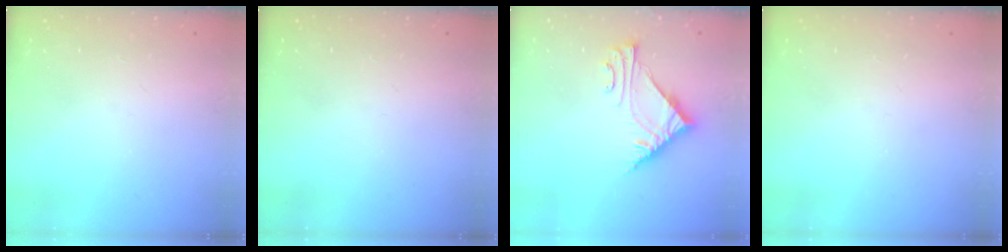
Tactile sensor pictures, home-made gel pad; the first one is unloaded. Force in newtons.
{"total": 0.0}
{"total": 7.4, "press": 7.4, "slide": 0.4}
{"total": 0.0}